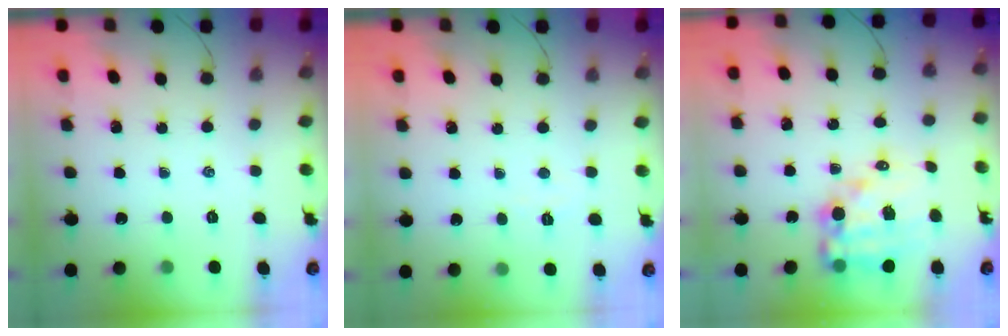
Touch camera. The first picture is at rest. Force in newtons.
{"total": 2.4, "press": 2.3, "slide": 0.6}
{"total": 13.8, "press": 13.4, "slide": 3.3}